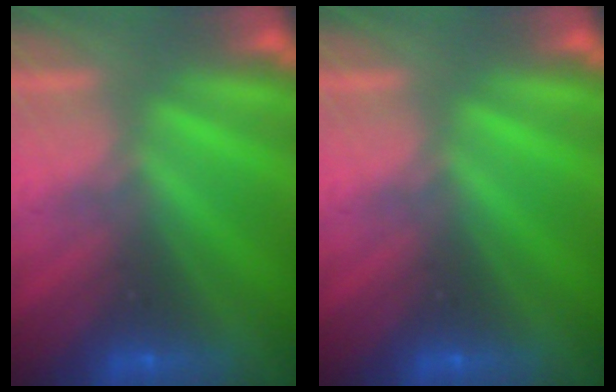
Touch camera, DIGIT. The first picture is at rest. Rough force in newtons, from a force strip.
{"total": 0.0}